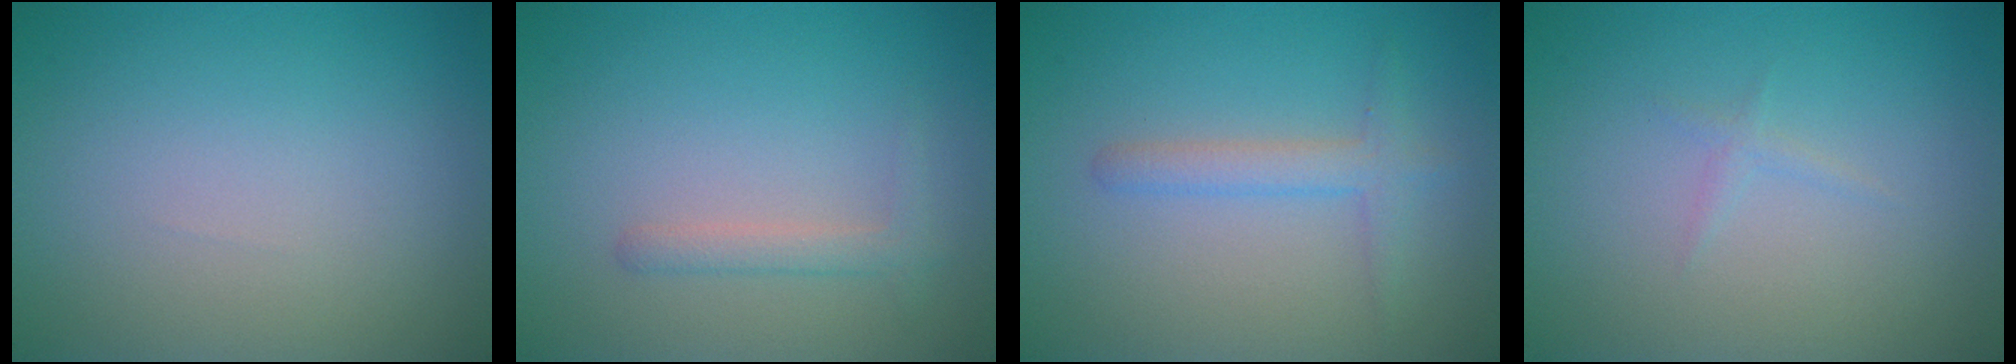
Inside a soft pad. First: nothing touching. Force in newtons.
{"total": 0.9, "press": 0.9, "slide": 0.1}
{"total": 2.0, "press": 2.0, "slide": 0.1}
{"total": 0.7, "press": 0.7, "slide": 0.1}